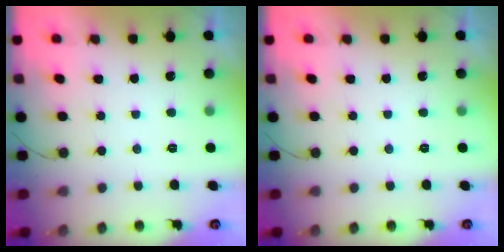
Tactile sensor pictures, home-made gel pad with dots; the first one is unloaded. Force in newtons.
{"total": 0.0}